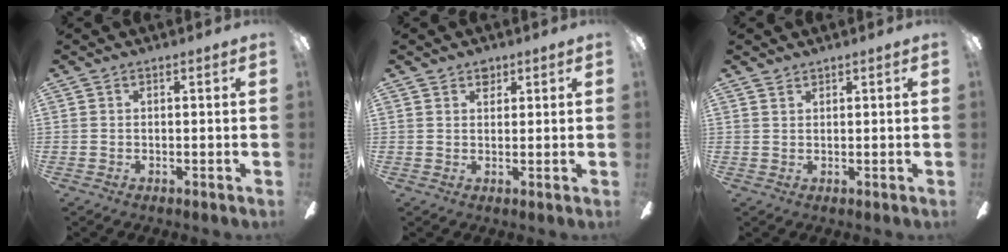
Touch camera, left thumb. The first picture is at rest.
{"total": 2.4, "force": [1.7, 1.5, 0.7], "torque": [-0.001, -0.004, 0.028]}
{"total": 1.3, "force": [1.2, 0.5, 0.1], "torque": [-0.002, -0.001, 0.023]}